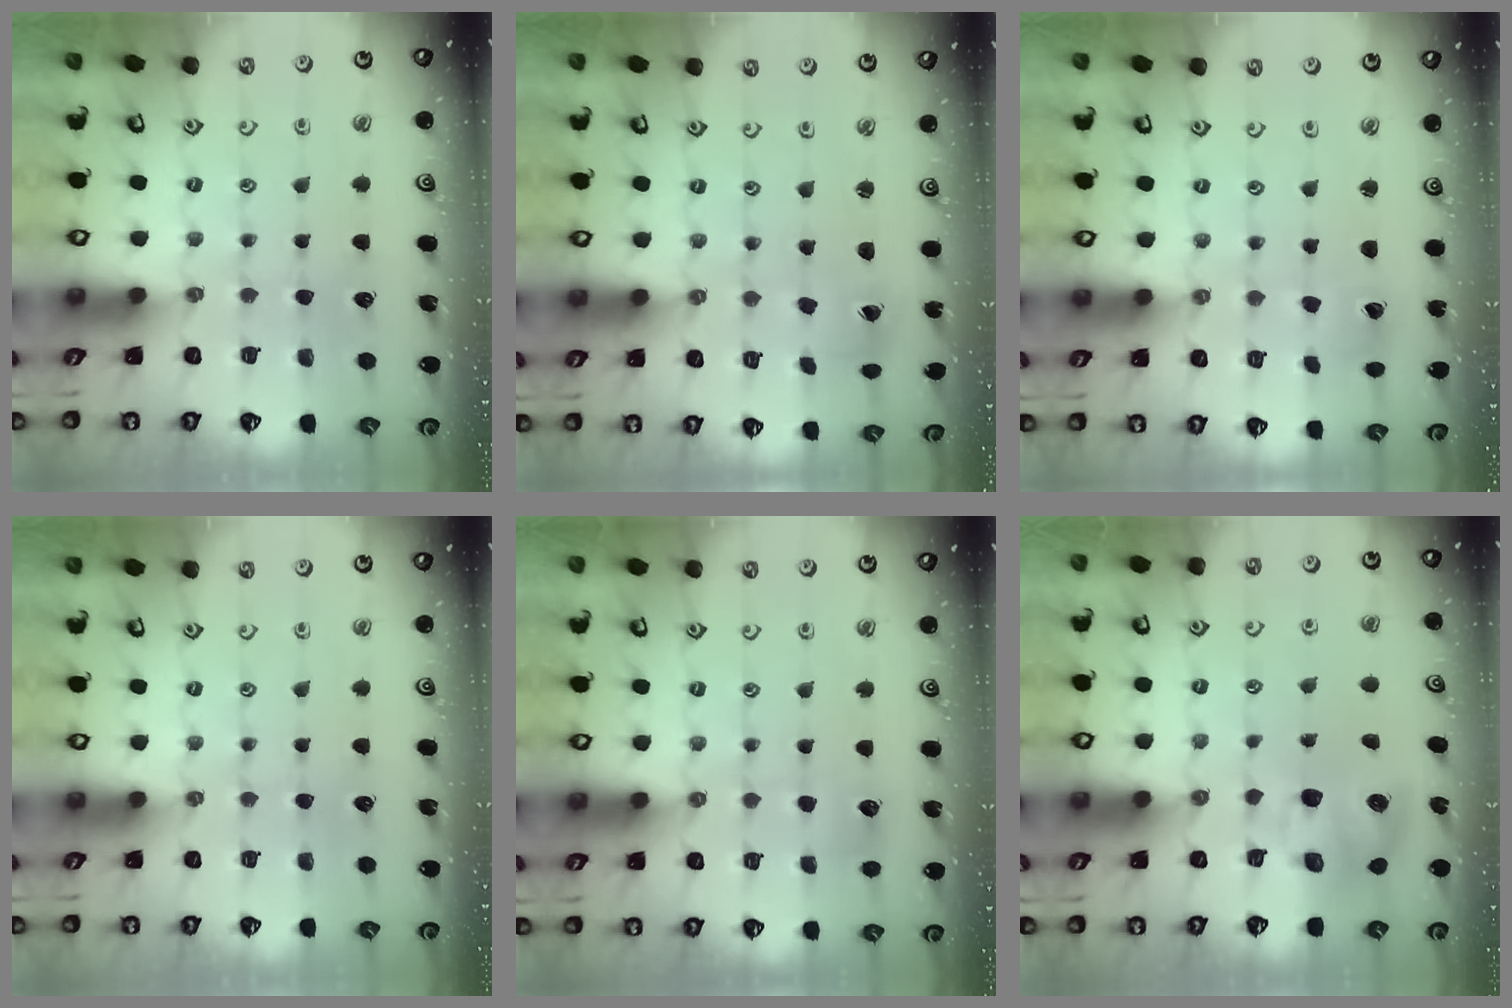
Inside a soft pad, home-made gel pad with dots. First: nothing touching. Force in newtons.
{"total": 1.5, "press": 1.5, "slide": 0.1}
{"total": 0.8, "press": 0.8, "slide": 0.0}
{"total": 0.0}
{"total": 5.0, "press": 5.0, "slide": 0.5}
{"total": 7.9, "press": 7.8, "slide": 1.1}